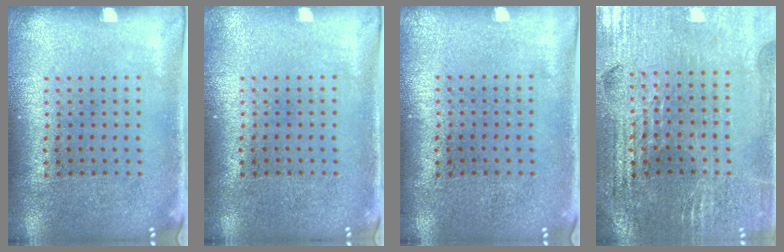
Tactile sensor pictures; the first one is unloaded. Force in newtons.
{"total": 0.6, "press": 0.6, "slide": 0.1}
{"total": 0.0}
{"total": 2.8, "press": 2.8, "slide": 0.4}